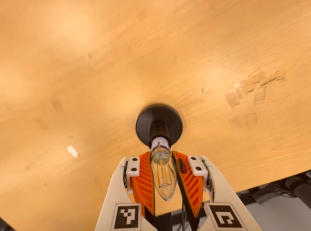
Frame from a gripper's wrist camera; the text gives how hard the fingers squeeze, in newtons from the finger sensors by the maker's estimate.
{"total": 17.5, "left": 16.1, "right": 18.9}